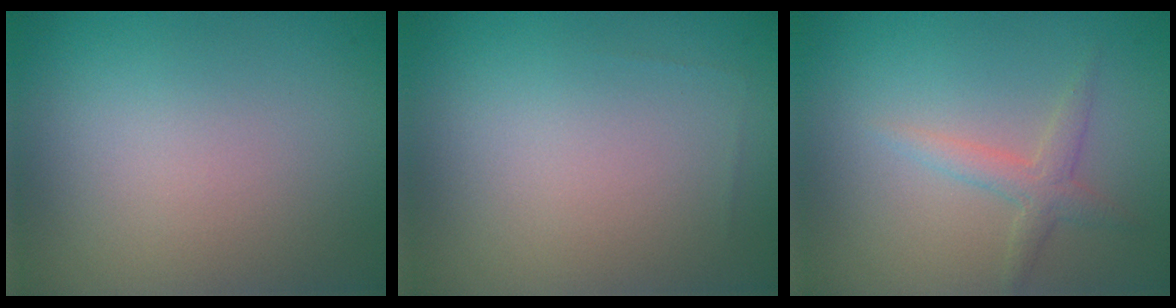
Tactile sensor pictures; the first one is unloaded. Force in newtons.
{"total": 0.0}
{"total": 1.9, "press": 1.9, "slide": 0.0}